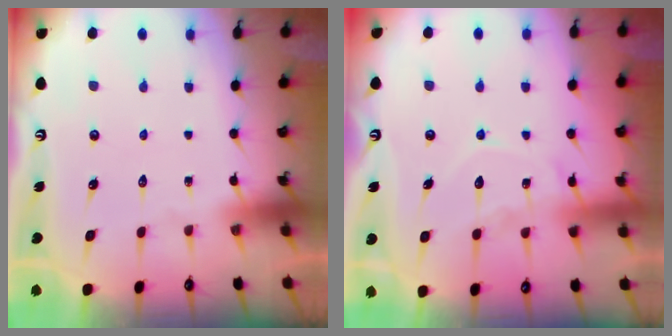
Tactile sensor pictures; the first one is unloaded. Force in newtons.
{"total": 11.1, "press": 11.1, "slide": 1.0}